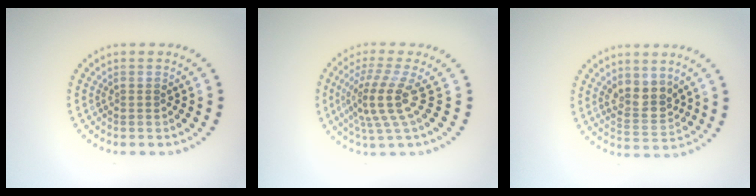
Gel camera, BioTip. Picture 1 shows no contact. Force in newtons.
{"total": 4.1, "press": 2.9, "slide": 2.9}
{"total": 3.1, "press": 2.9, "slide": 1.2}